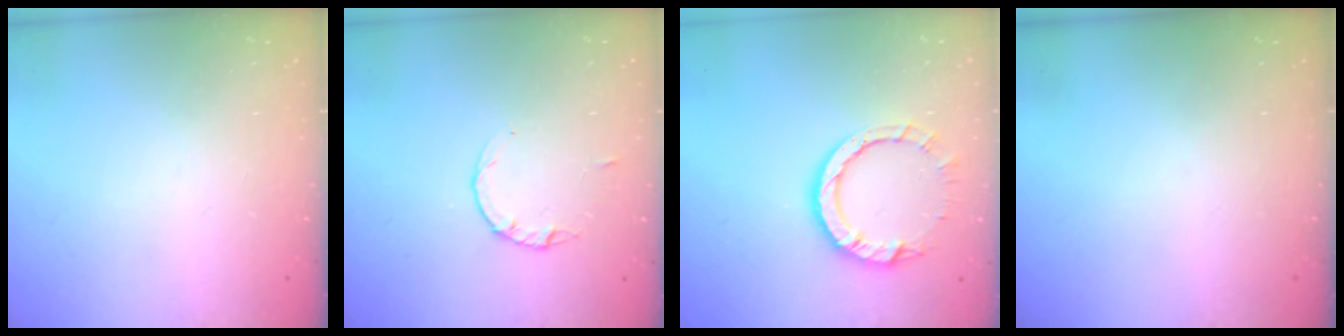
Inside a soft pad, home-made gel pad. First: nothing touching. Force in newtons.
{"total": 2.8, "press": 2.8, "slide": 0.4}
{"total": 10.6, "press": 10.5, "slide": 1.4}
{"total": 0.0}